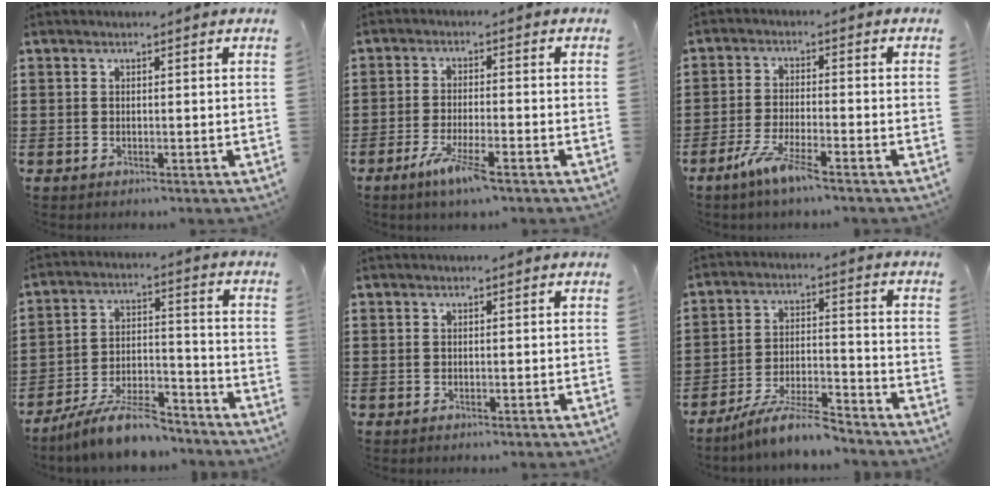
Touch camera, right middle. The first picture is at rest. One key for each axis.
{"total": 5.4, "fx": -3.2, "fy": 0.7, "fz": 4.3, "tx": -0.078, "ty": -0.007, "tz": -0.054}
{"total": 5.4, "fx": -3.7, "fy": 0.4, "fz": 3.9, "tx": -0.081, "ty": -0.011, "tz": -0.067}
{"total": 9.7, "fx": -8.4, "fy": 1.7, "fz": 4.4, "tx": -0.082, "ty": 0.020, "tz": -0.161}
{"total": 0.0}
{"total": 7.7, "fx": -6.9, "fy": 0.7, "fz": 3.3, "tx": -0.064, "ty": 0.006, "tz": -0.131}